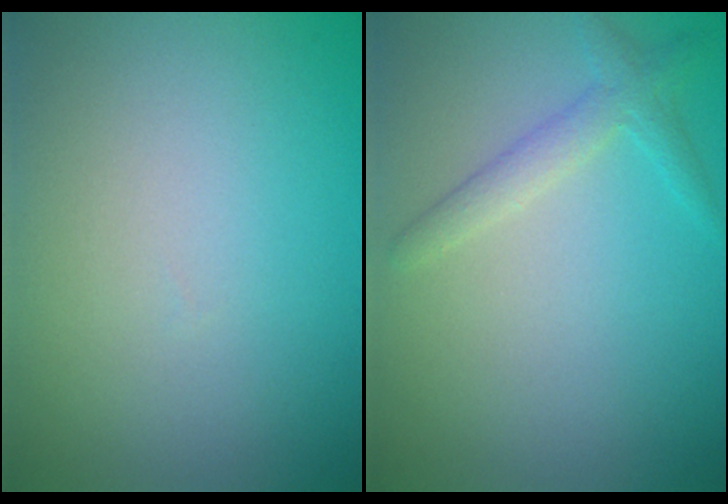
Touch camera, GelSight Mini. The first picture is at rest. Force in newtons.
{"total": 1.9, "press": 1.9, "slide": 0.1}